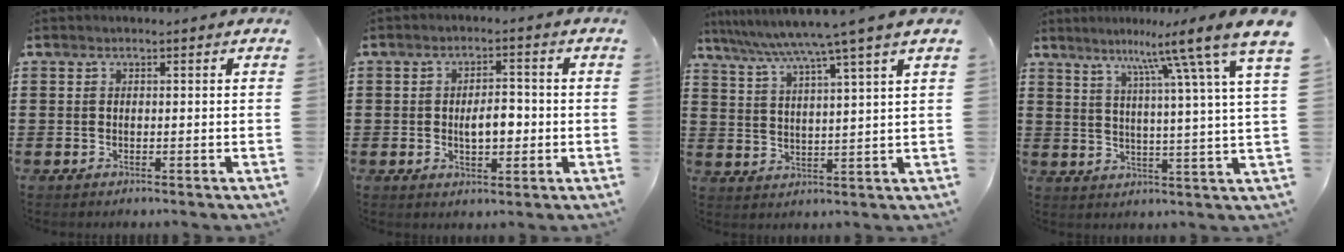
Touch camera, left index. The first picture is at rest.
{"total": 4.5, "force": [-0.6, 2.2, 3.9], "torque": [-0.057, 0.000, -0.019]}
{"total": 6.3, "force": [5.0, -1.6, 3.6], "torque": [-0.088, -0.035, 0.078]}
{"total": 9.5, "force": [6.4, -0.7, 7.0], "torque": [-0.134, -0.037, 0.091]}